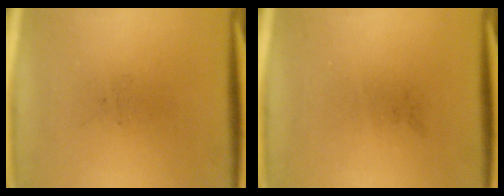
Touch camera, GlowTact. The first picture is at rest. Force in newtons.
{"total": 0.0}